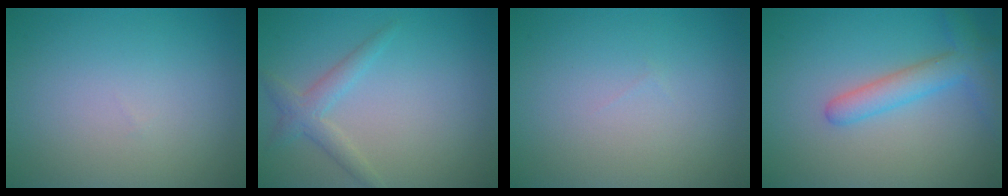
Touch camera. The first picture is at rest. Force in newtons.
{"total": 2.2, "press": 2.1, "slide": 0.1}
{"total": 0.0}
{"total": 3.5, "press": 3.5, "slide": 0.2}